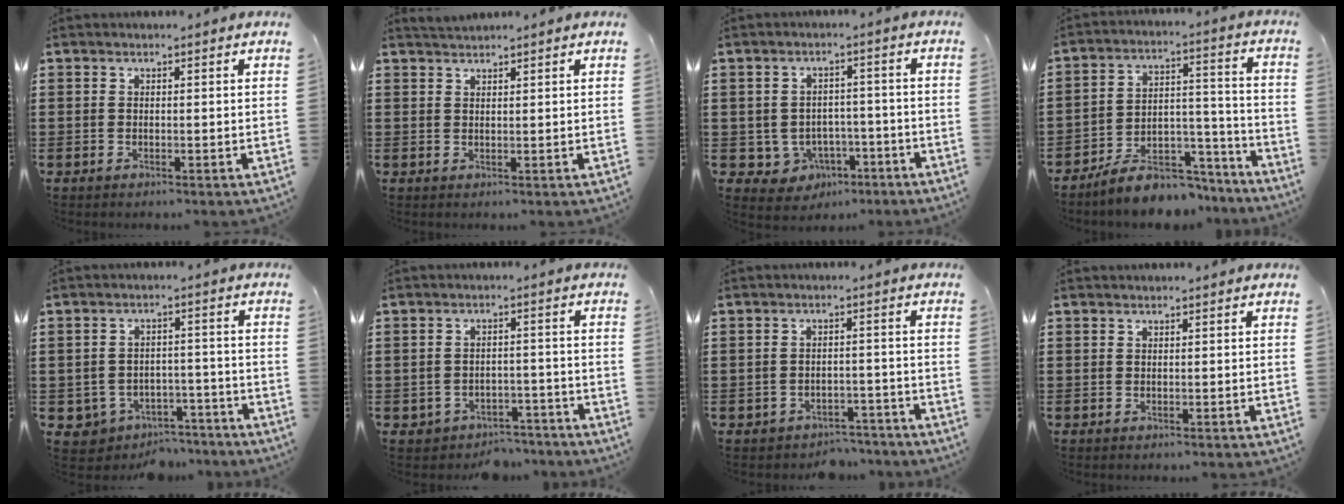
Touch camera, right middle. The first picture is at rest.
{"total": 1.5, "force": [1.5, 0.2, 0.2], "torque": [-0.007, 0.003, 0.029]}
{"total": 3.7, "force": [-2.0, 3.0, 0.9], "torque": [-0.030, 0.008, -0.040]}
{"total": 8.1, "force": [-7.1, 2.9, 2.6], "torque": [-0.046, 0.025, -0.133]}
{"total": 4.1, "force": [-3.6, 1.9, 0.5], "torque": [-0.026, 0.007, -0.077]}
{"total": 3.3, "force": [-3.2, 1.0, 0.0], "torque": [-0.010, 0.003, -0.069]}
{"total": 3.1, "force": [-3.0, 0.7, -0.1], "torque": [-0.007, 0.000, -0.066]}
{"total": 0.0}